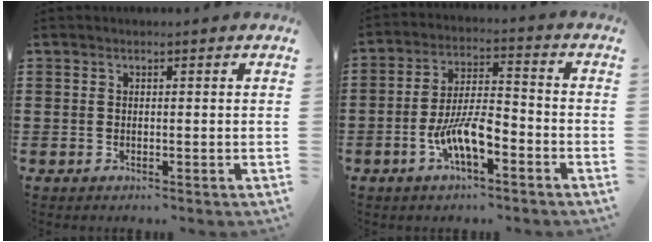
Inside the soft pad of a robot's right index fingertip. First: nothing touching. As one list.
[{"total": 8.6, "force": [-3.7, 2.8, 7.2], "torque": [-0.151, 0.000, -0.071]}]